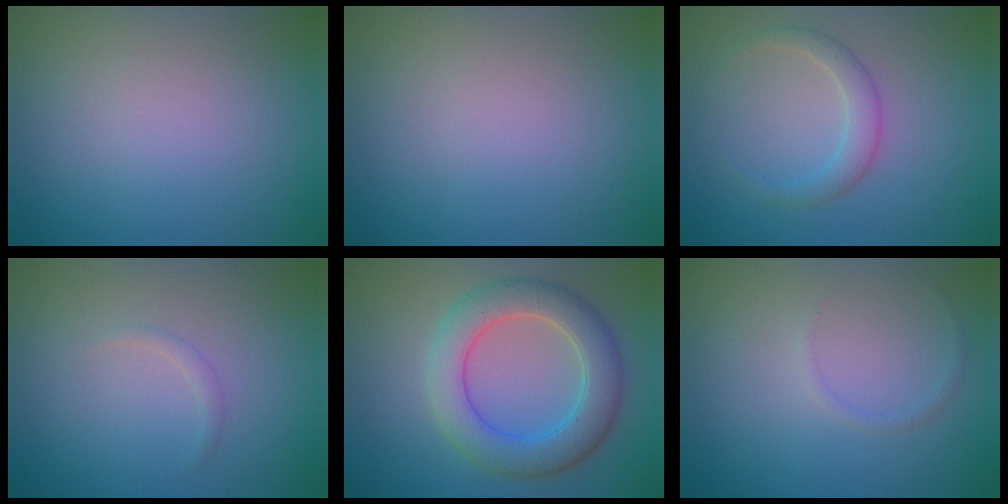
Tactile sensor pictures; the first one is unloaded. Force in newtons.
{"total": 0.0}
{"total": 2.0, "press": 2.0, "slide": 0.1}
{"total": 0.6, "press": 0.6, "slide": 0.0}
{"total": 6.1, "press": 6.1, "slide": 0.1}
{"total": 0.6, "press": 0.6, "slide": 0.0}